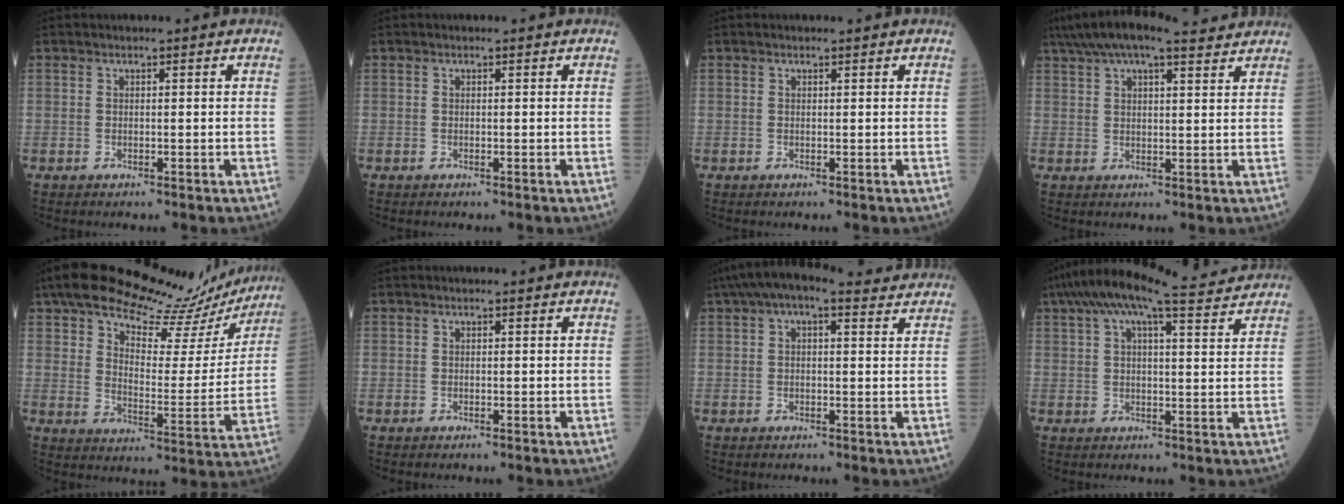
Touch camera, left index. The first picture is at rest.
{"total": 0.0}
{"total": 0.0}
{"total": 13.0, "force": [10.9, 2.6, 6.6], "torque": [-0.127, 0.049, 0.165]}
{"total": 22.8, "force": [20.2, 6.2, 8.8], "torque": [-0.128, -0.024, 0.260]}
{"total": 0.0}
{"total": 8.9, "force": [6.5, 3.0, 5.3], "torque": [-0.096, 0.052, 0.096]}
{"total": 13.0, "force": [11.1, 0.8, 6.8], "torque": [-0.127, 0.042, 0.159]}